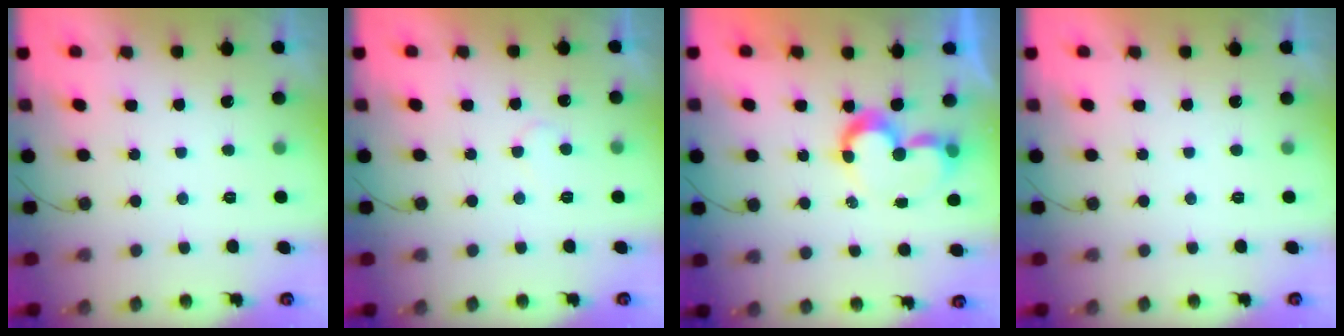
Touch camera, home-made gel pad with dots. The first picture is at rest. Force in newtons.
{"total": 5.2, "press": 5.2, "slide": 0.5}
{"total": 8.7, "press": 8.7, "slide": 0.7}
{"total": 1.6, "press": 1.6, "slide": 0.0}